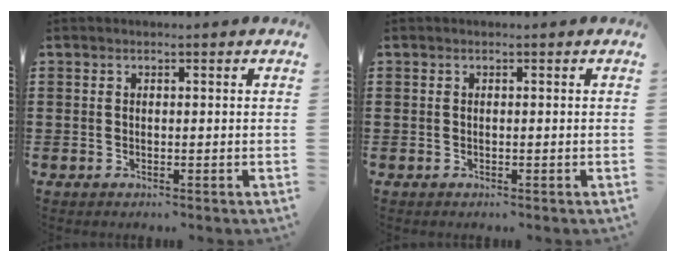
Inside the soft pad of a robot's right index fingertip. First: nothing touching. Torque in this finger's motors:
{"motor_torque": [0.01, 0.01, 0.00, 0.00]}